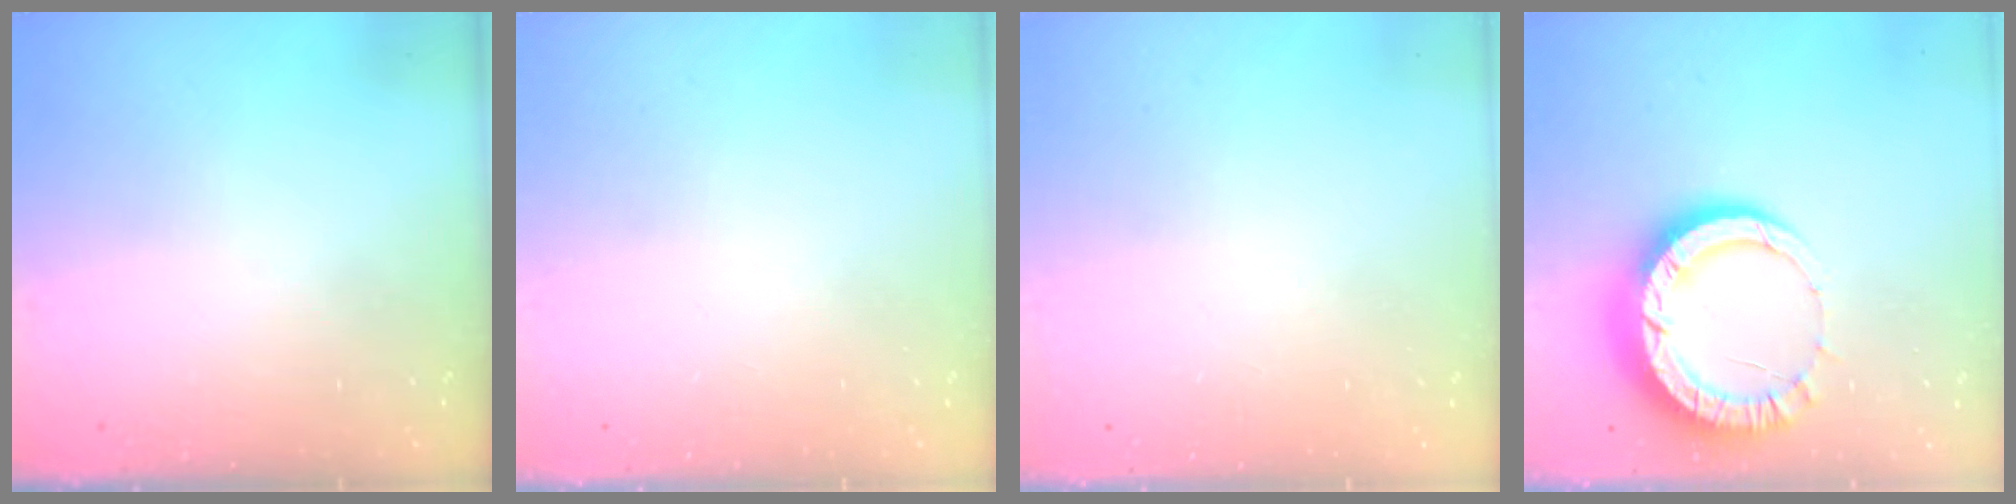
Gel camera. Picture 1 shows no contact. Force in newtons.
{"total": 0.0}
{"total": 2.2, "press": 2.2, "slide": 0.1}
{"total": 12.8, "press": 12.8, "slide": 1.2}